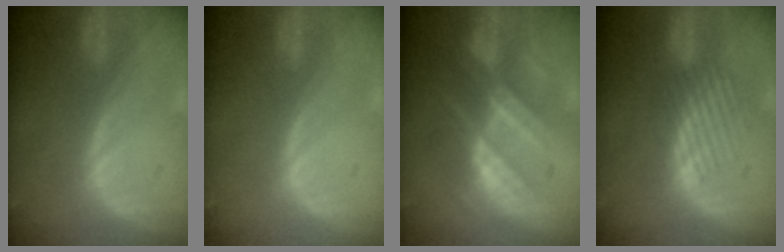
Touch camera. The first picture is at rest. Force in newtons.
{"total": 0.0}
{"total": 8.9, "press": 7.8, "slide": 4.2}
{"total": 4.0, "press": 4.0, "slide": 0.4}